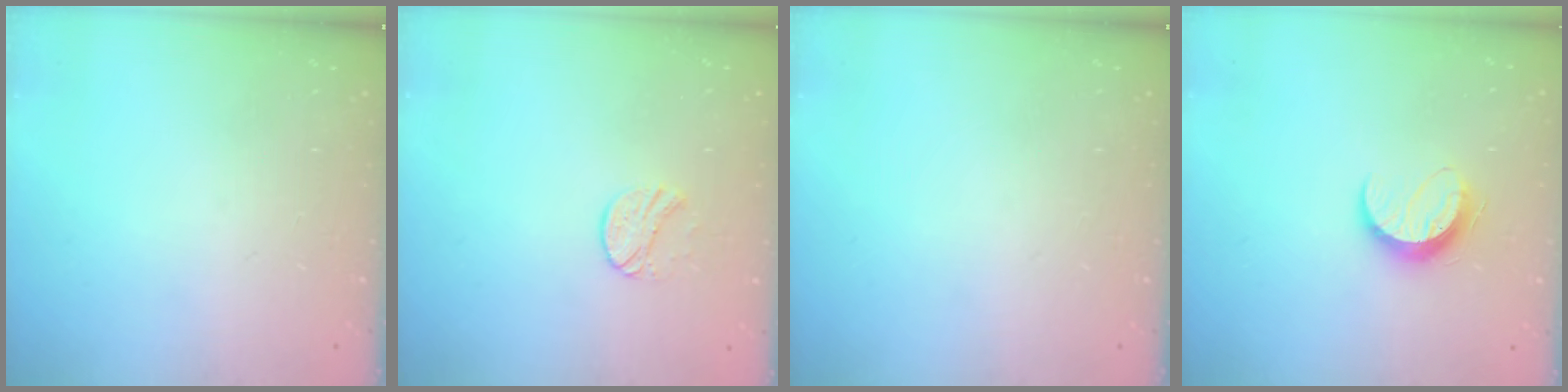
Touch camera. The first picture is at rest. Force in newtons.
{"total": 6.9, "press": 6.9, "slide": 0.5}
{"total": 0.0}
{"total": 8.9, "press": 8.9, "slide": 0.3}